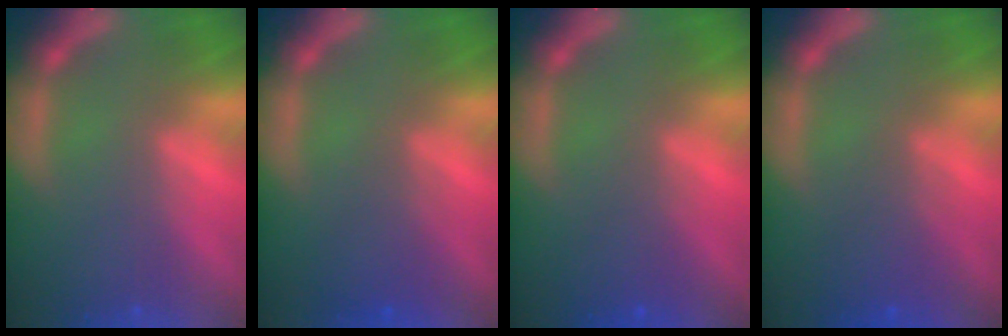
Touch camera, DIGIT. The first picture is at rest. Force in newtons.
{"total": 2.4}
{"total": 1.9}
{"total": 3.0}